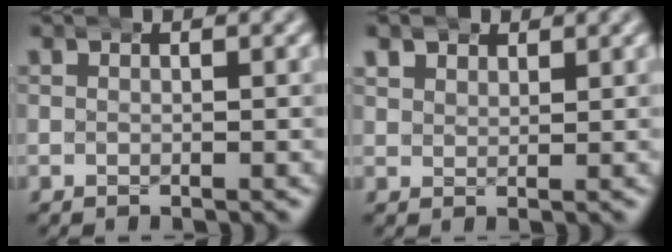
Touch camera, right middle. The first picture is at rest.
{"total": 1.8, "force": [1.4, 1.1, 0.4], "torque": [-0.013, -0.004, 0.029]}